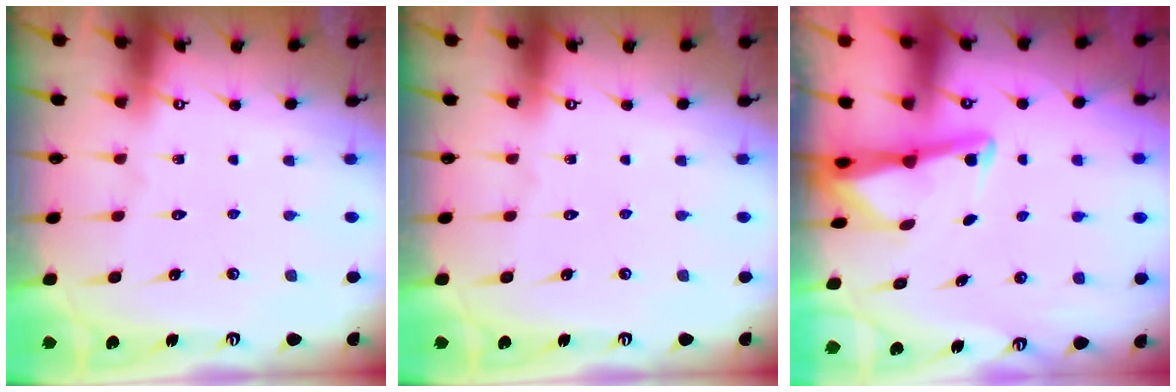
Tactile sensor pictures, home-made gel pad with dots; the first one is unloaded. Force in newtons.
{"total": 0.0}
{"total": 3.0, "press": 3.0, "slide": 0.4}